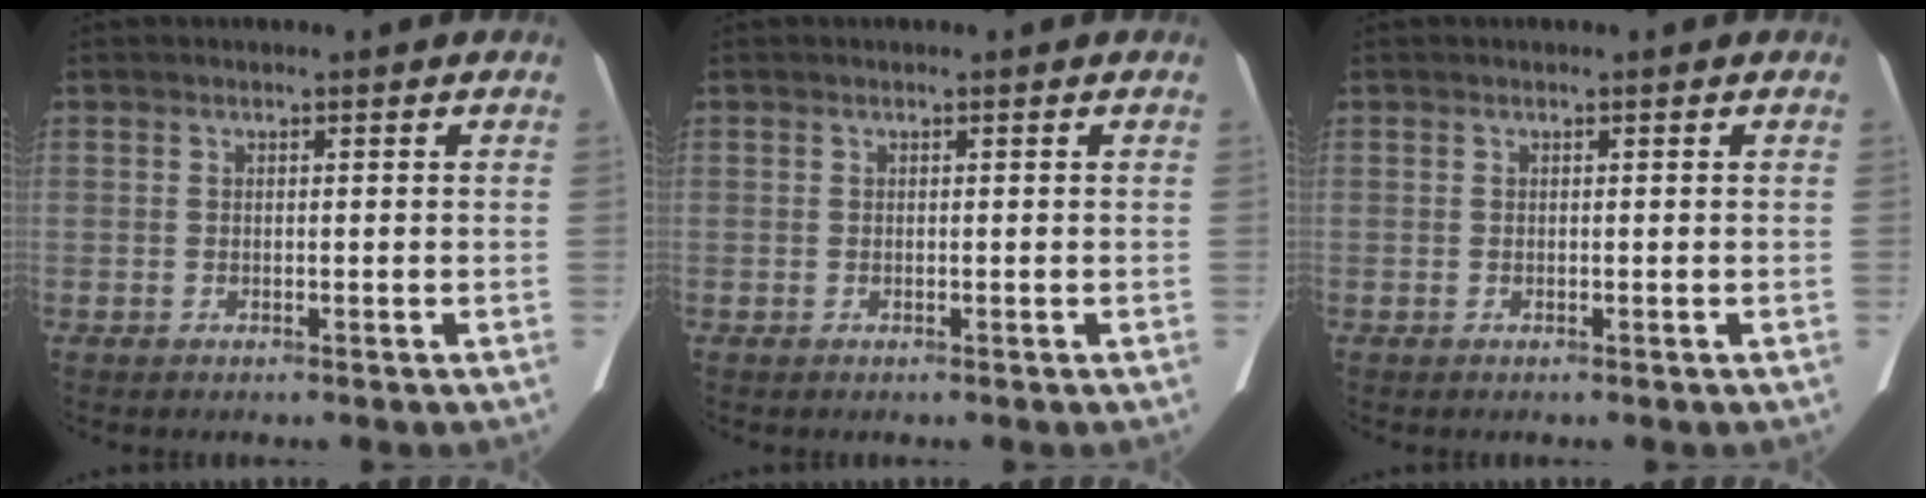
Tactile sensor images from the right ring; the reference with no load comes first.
{"total": 0.0}
{"total": 0.0}